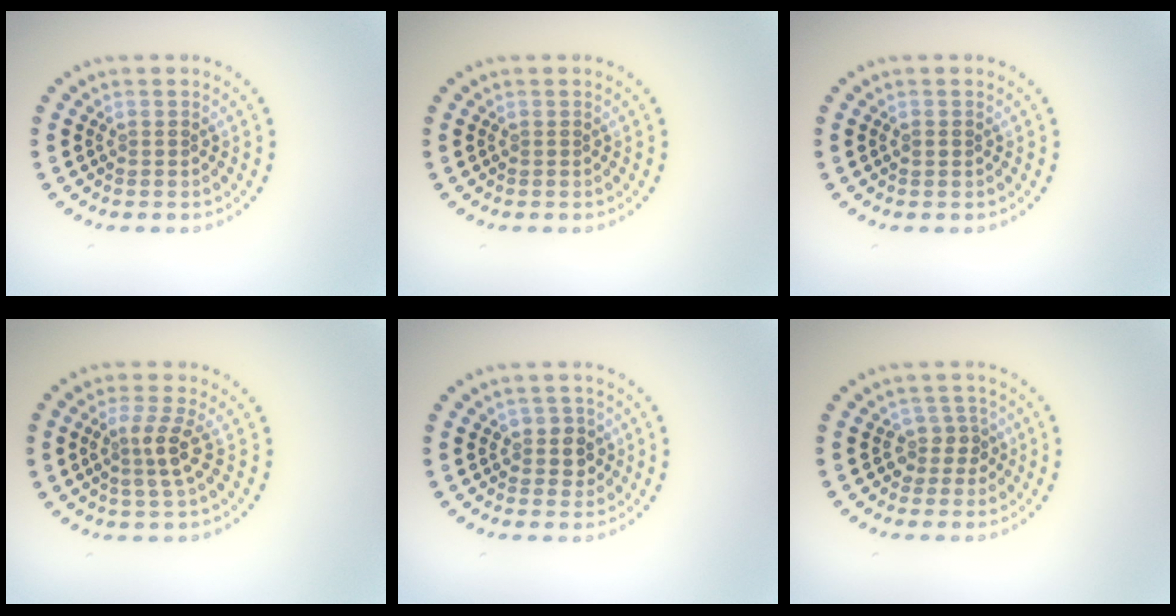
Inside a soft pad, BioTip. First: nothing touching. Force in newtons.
{"total": 0.0}
{"total": 0.8, "press": 0.8, "slide": 0.1}
{"total": 2.7, "press": 2.4, "slide": 1.3}
{"total": 2.1, "press": 1.9, "slide": 0.9}
{"total": 2.1, "press": 1.7, "slide": 1.2}